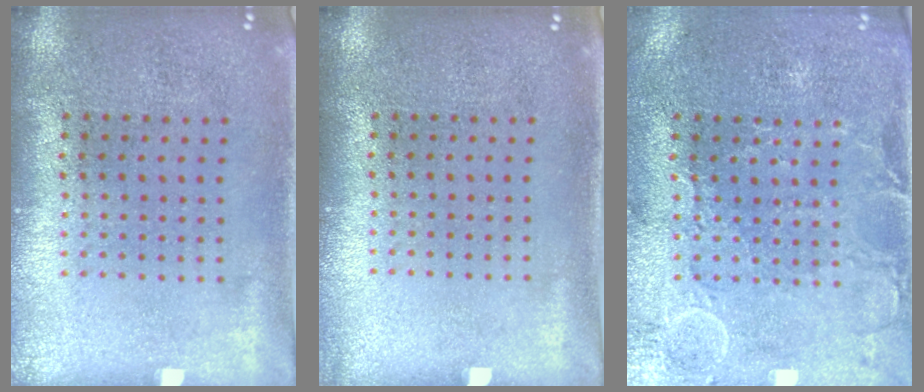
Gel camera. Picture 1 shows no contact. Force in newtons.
{"total": 0.5, "press": 0.5, "slide": 0.1}
{"total": 0.6, "press": 0.3, "slide": 0.5}